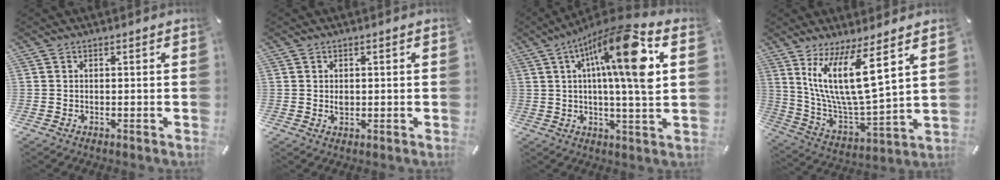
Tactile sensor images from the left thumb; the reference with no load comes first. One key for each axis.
{"total": 1.7, "fx": 0.1, "fy": 1.3, "fz": 1.1, "tx": -0.014, "ty": 0.001, "tz": -0.002}
{"total": 19.0, "fx": 6.0, "fy": 3.2, "fz": 17.7, "tx": -0.291, "ty": -0.021, "tz": 0.078}
{"total": 16.1, "fx": 8.9, "fy": 3.3, "fz": 13.0, "tx": -0.273, "ty": -0.054, "tz": 0.143}